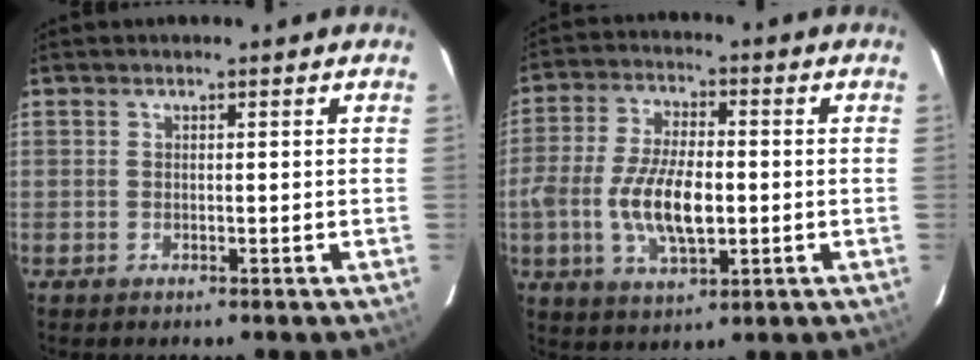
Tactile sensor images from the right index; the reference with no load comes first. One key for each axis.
{"total": 12.7, "fx": -2.3, "fy": 5.6, "fz": 11.2, "tx": -0.226, "ty": -0.003, "tz": -0.040}